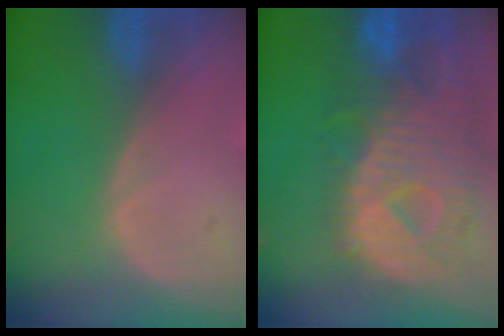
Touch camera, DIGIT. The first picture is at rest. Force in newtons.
{"total": 12.5, "press": 10.8, "slide": 6.4}